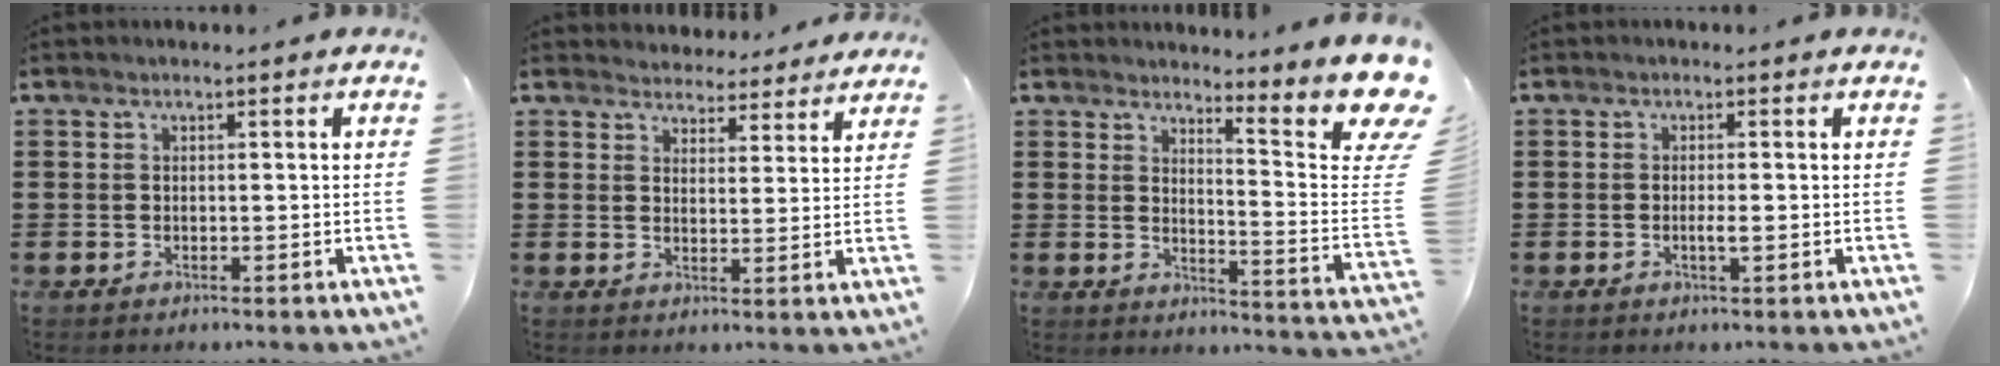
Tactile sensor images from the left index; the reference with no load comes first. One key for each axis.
{"total": 4.1, "fx": 4.0, "fy": 0.7, "fz": -0.1, "tx": -0.015, "ty": -0.016, "tz": 0.073}
{"total": 8.8, "fx": 6.5, "fy": 0.8, "fz": 5.8, "tx": -0.085, "ty": -0.066, "tz": 0.106}
{"total": 1.5, "fx": -0.2, "fy": 0.2, "fz": 1.4, "tx": -0.026, "ty": -0.003, "tz": -0.004}